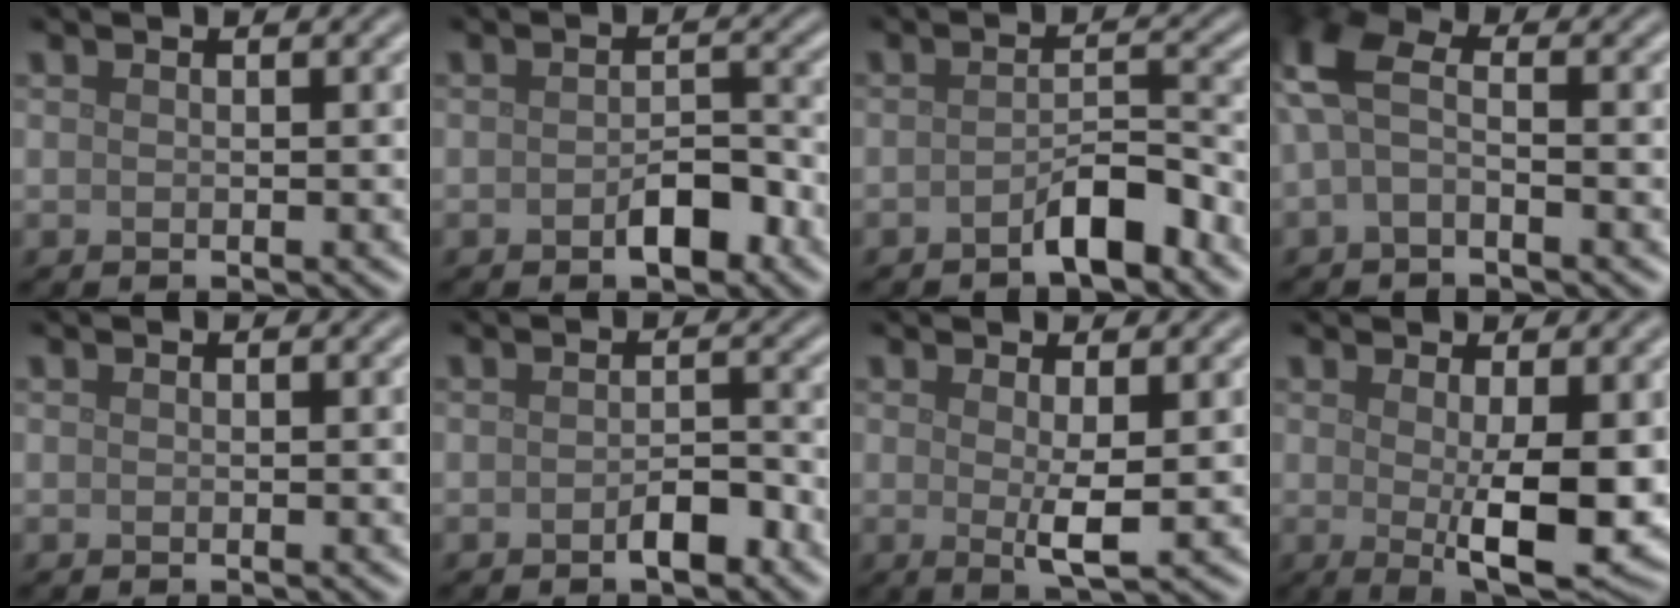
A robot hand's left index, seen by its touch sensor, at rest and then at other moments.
{"total": 3.0, "force": [-1.5, 1.4, 2.1], "torque": [-0.029, 0.005, -0.024]}
{"total": 3.3, "force": [-2.3, 0.9, 2.2], "torque": [-0.034, 0.012, -0.041]}
{"total": 4.2, "force": [0.0, 2.0, 3.6], "torque": [-0.085, 0.014, -0.013]}
{"total": 0.0}
{"total": 2.2, "force": [-1.3, 0.9, 1.5], "torque": [-0.021, 0.003, -0.021]}
{"total": 2.5, "force": [0.4, 0.4, 2.5], "torque": [-0.045, -0.011, 0.010]}
{"total": 6.4, "force": [-0.1, 1.6, 6.2], "torque": [-0.094, -0.018, 0.006]}